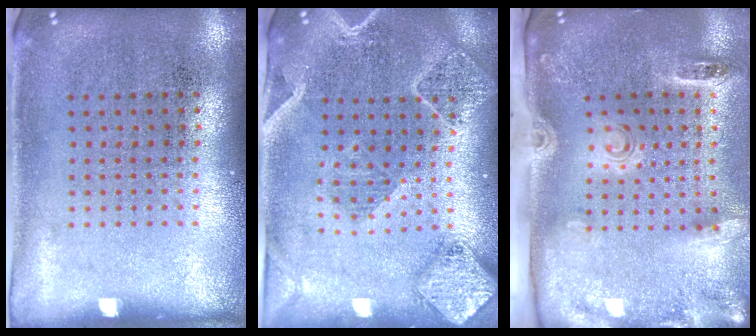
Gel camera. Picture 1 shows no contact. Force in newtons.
{"total": 2.3, "press": 2.1, "slide": 0.9}
{"total": 2.8, "press": 1.9, "slide": 2.1}